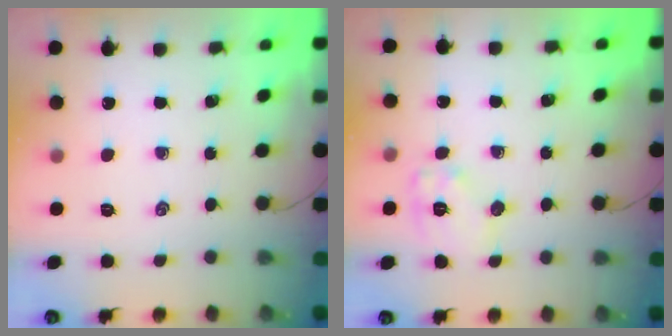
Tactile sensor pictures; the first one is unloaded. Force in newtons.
{"total": 8.5, "press": 8.5, "slide": 0.2}